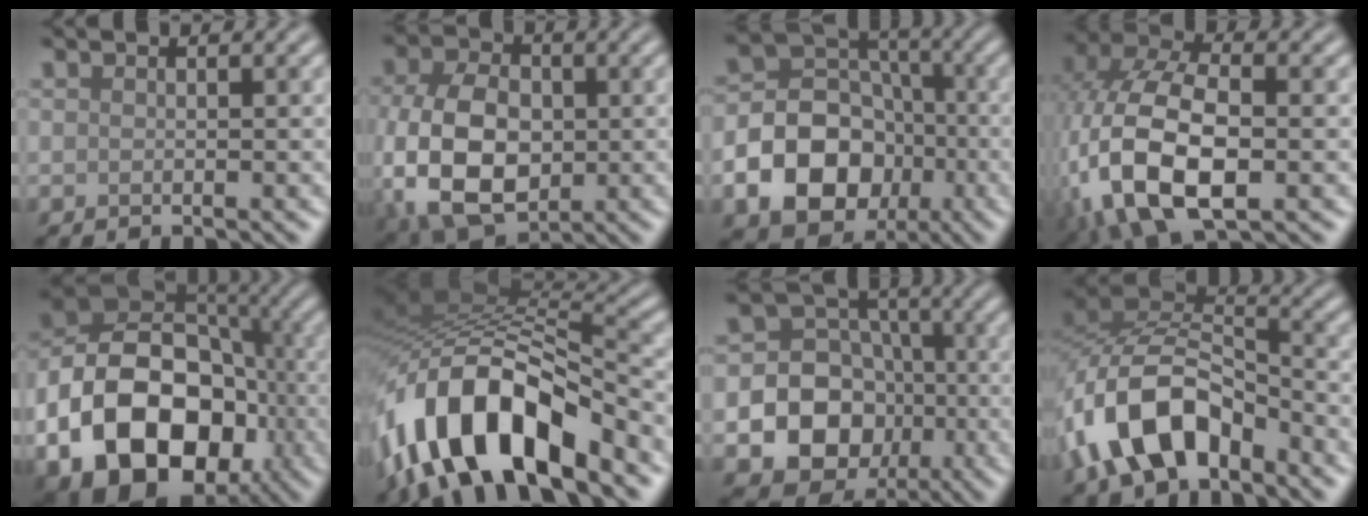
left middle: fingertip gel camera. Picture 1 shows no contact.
{"total": 11.1, "force": [-1.5, 7.6, 8.0], "torque": [-0.181, -0.019, -0.030]}
{"total": 10.9, "force": [-3.7, 8.7, 5.5], "torque": [-0.091, -0.009, -0.090]}
{"total": 12.4, "force": [-3.2, 7.3, 9.5], "torque": [-0.219, -0.015, -0.054]}
{"total": 16.3, "force": [-4.9, 11.7, 10.2], "torque": [-0.177, -0.025, -0.080]}
{"total": 14.4, "force": [-7.1, 6.1, 11.0], "torque": [-0.195, 0.005, -0.127]}
{"total": 14.0, "force": [-4.1, 12.7, 4.5], "torque": [-0.087, -0.030, -0.078]}
{"total": 9.5, "force": [-5.1, 5.1, 6.2], "torque": [-0.120, 0.012, -0.104]}